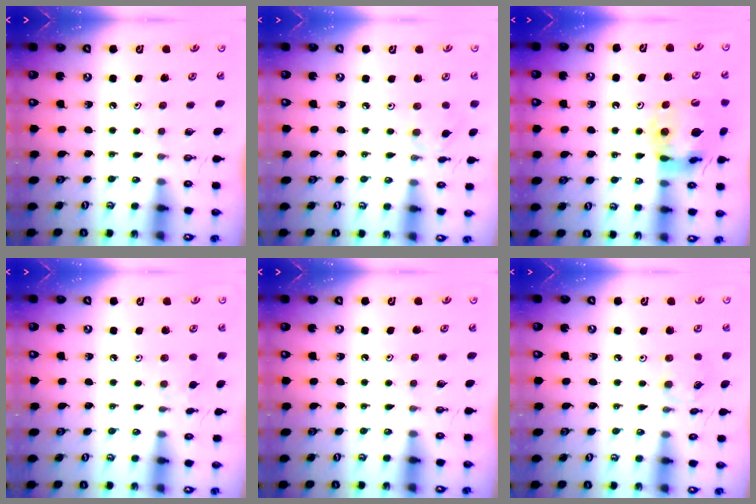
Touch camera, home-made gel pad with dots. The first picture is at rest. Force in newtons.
{"total": 2.9, "press": 2.9, "slide": 0.2}
{"total": 15.4, "press": 15.3, "slide": 1.5}
{"total": 2.9, "press": 2.8, "slide": 0.5}
{"total": 0.0}
{"total": 5.0, "press": 5.0, "slide": 0.2}